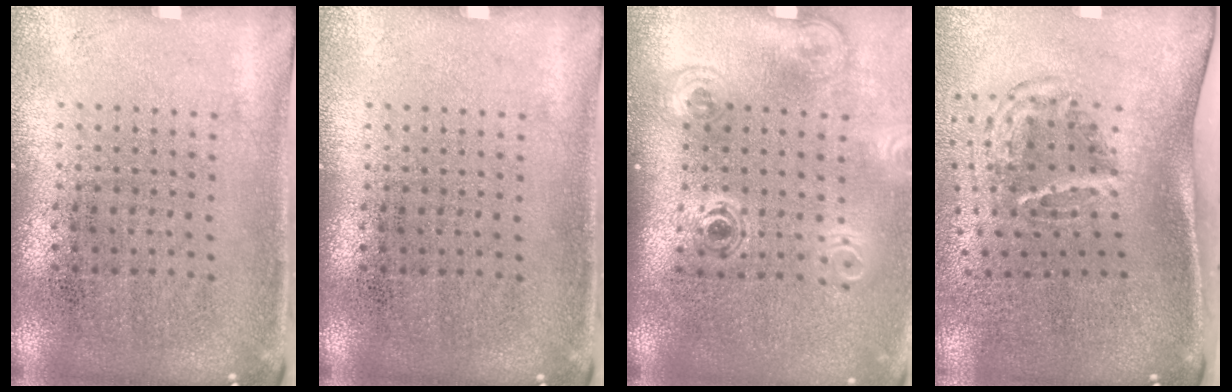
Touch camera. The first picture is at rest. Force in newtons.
{"total": 0.0}
{"total": 1.9, "press": 1.3, "slide": 1.4}
{"total": 1.9, "press": 1.2, "slide": 1.5}